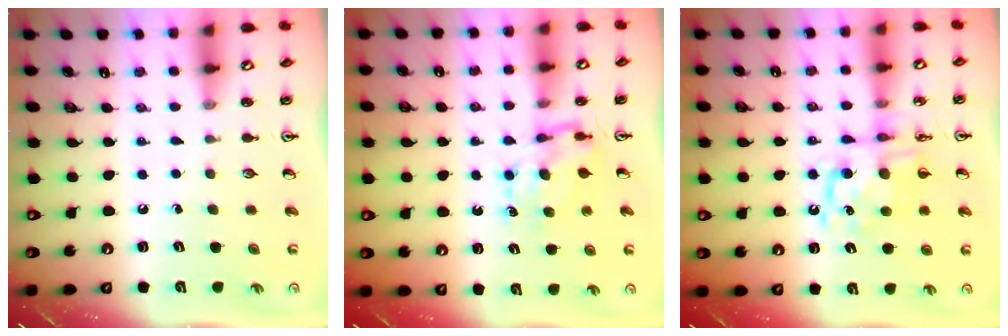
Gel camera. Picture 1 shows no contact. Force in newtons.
{"total": 6.6, "press": 6.5, "slide": 0.6}
{"total": 10.7, "press": 10.7, "slide": 0.4}